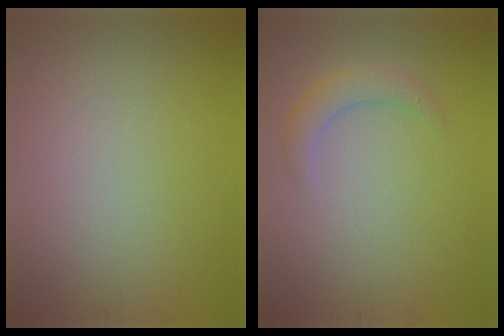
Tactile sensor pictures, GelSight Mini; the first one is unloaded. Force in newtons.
{"total": 2.3, "press": 2.3, "slide": 0.1}